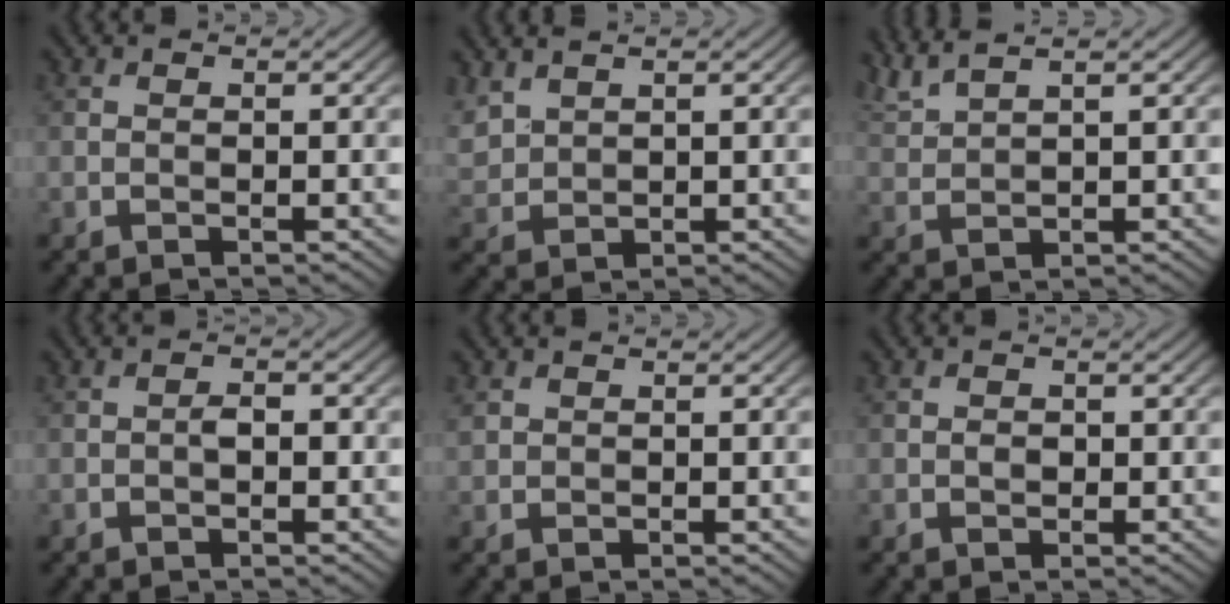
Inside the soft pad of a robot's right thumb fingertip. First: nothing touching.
{"total": 3.6, "force": [2.5, 1.9, 1.8], "torque": [-0.057, 0.005, 0.058]}
{"total": 4.3, "force": [3.5, 0.7, 2.4], "torque": [-0.056, 0.016, 0.074]}
{"total": 1.5, "force": [-0.3, 0.7, 1.2], "torque": [-0.021, 0.006, -0.008]}
{"total": 1.1, "force": [0.7, 0.8, 0.3], "torque": [-0.011, 0.000, 0.018]}
{"total": 1.0, "force": [-0.1, 0.8, 0.6], "torque": [-0.011, -0.003, -0.003]}